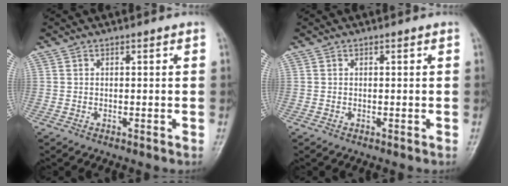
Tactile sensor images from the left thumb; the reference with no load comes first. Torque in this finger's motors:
{"motor_torque": [-0.02, 0.02, -0.10, 0.10, 0.00]}